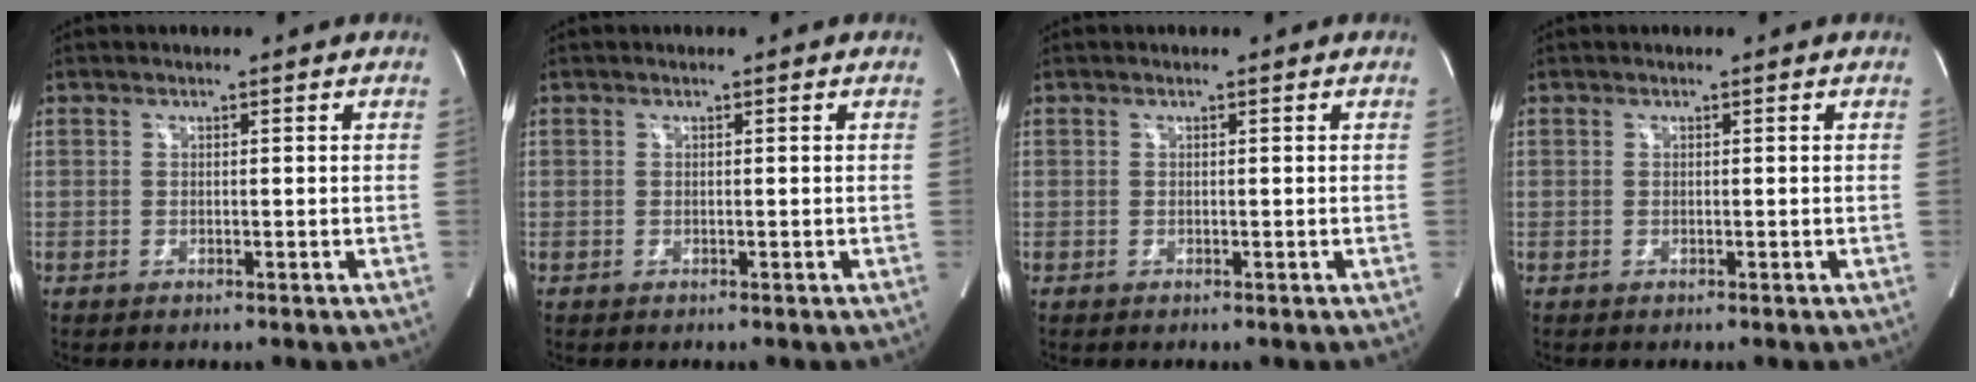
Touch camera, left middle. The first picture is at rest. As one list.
[{"total": 0.0}, {"total": 0.0}, {"total": 0.0}]